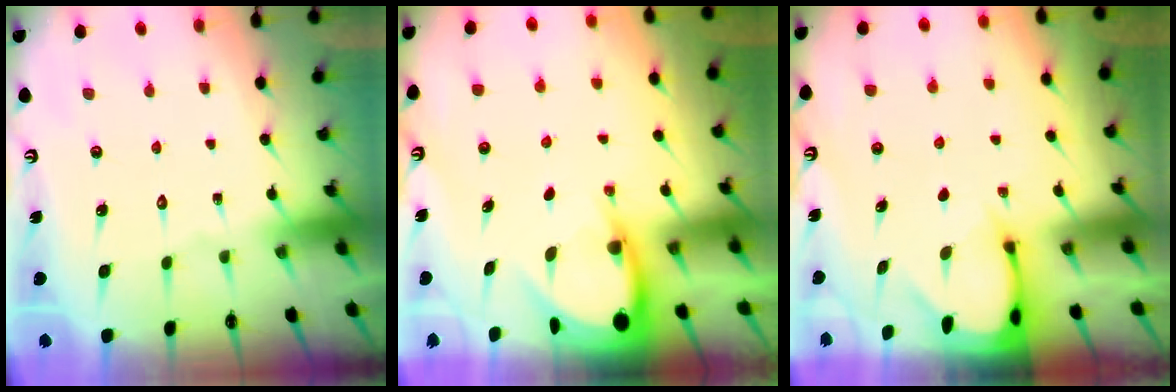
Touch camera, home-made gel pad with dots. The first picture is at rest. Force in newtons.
{"total": 4.6, "press": 4.5, "slide": 0.4}
{"total": 2.6, "press": 2.5, "slide": 0.3}